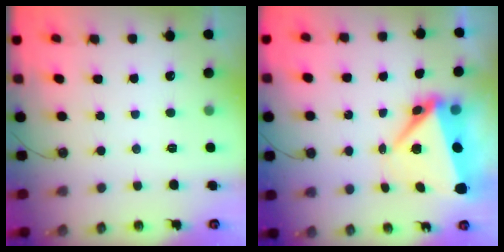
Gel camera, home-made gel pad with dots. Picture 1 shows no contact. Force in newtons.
{"total": 9.0, "press": 8.9, "slide": 1.6}